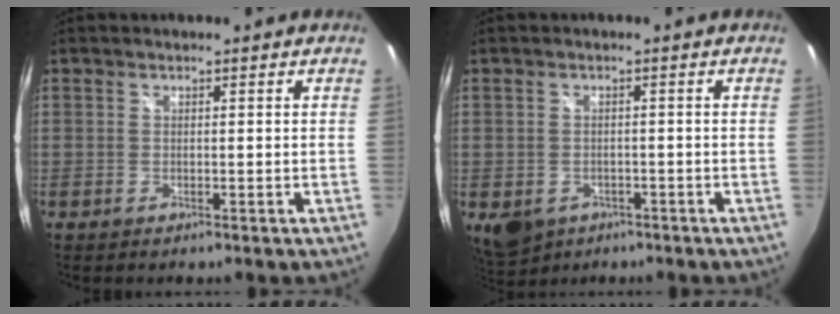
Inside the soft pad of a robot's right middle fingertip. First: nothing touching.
{"total": 6.6, "force": [-3.2, 4.9, 3.1], "torque": [-0.064, -0.019, -0.040]}